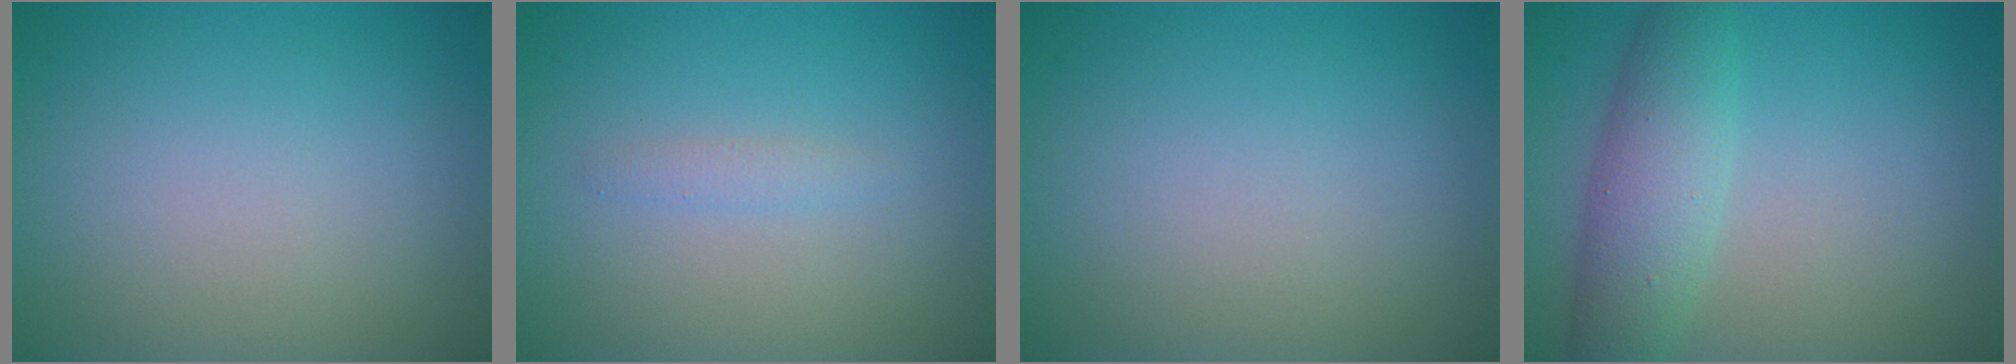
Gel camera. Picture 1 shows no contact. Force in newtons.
{"total": 0.9, "press": 0.9, "slide": 0.0}
{"total": 0.0}
{"total": 4.6, "press": 4.6, "slide": 0.1}